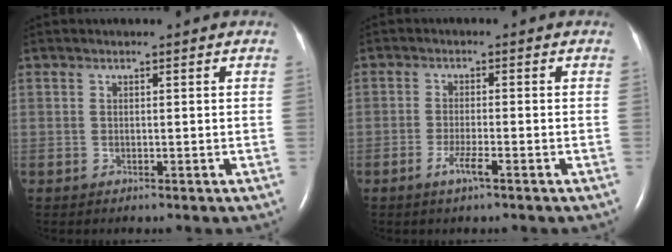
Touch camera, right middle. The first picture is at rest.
{"total": 2.8, "force": [-1.6, 0.1, 2.3], "torque": [-0.049, -0.004, -0.033]}